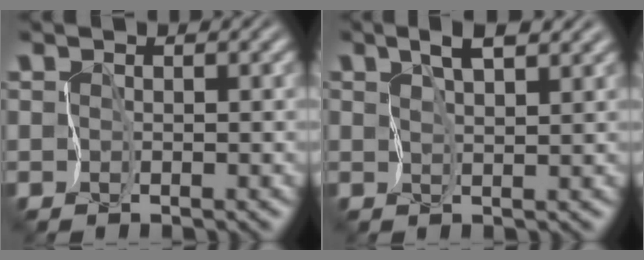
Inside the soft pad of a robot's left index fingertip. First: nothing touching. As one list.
[{"total": 2.8, "force": [1.8, 0.5, 2.0], "torque": [-0.041, 0.002, 0.035]}]